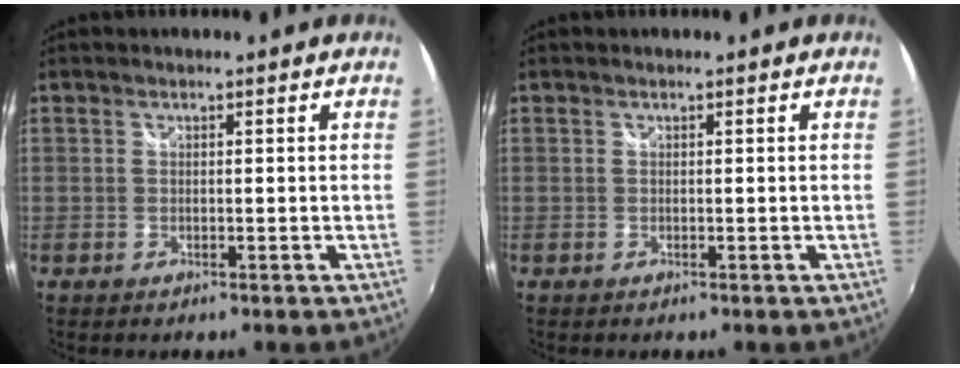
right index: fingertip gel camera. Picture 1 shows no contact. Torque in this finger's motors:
{"motor_torque": [-0.01, 0.01, 0.00, 0.01]}